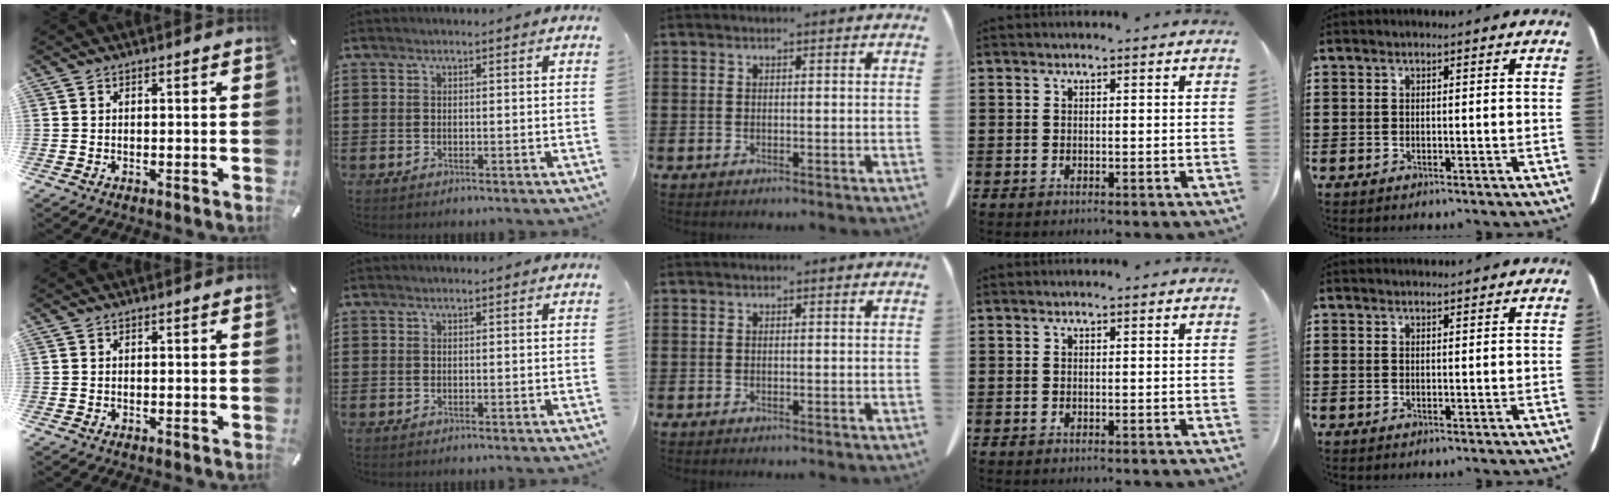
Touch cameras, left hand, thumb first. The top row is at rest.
{"little": {"total": 1.1, "force": [1.1, 0.0, 0.2], "torque": [0.004, -0.002, 0.019]}}